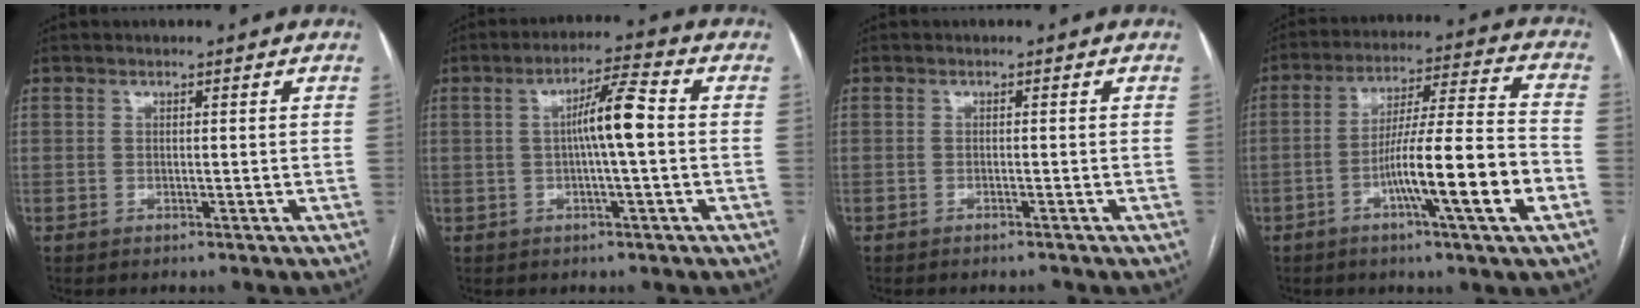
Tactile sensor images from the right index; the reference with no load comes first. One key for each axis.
{"total": 6.7, "fx": 0.2, "fy": 0.4, "fz": 6.7, "tx": -0.116, "ty": 0.017, "tz": 0.001}
{"total": 0.8, "fx": -0.8, "fy": -0.1, "fz": 0.2, "tx": -0.009, "ty": -0.002, "tz": -0.009}
{"total": 14.8, "fx": -5.2, "fy": -0.3, "fz": 13.9, "tx": -0.229, "ty": 0.002, "tz": -0.086}